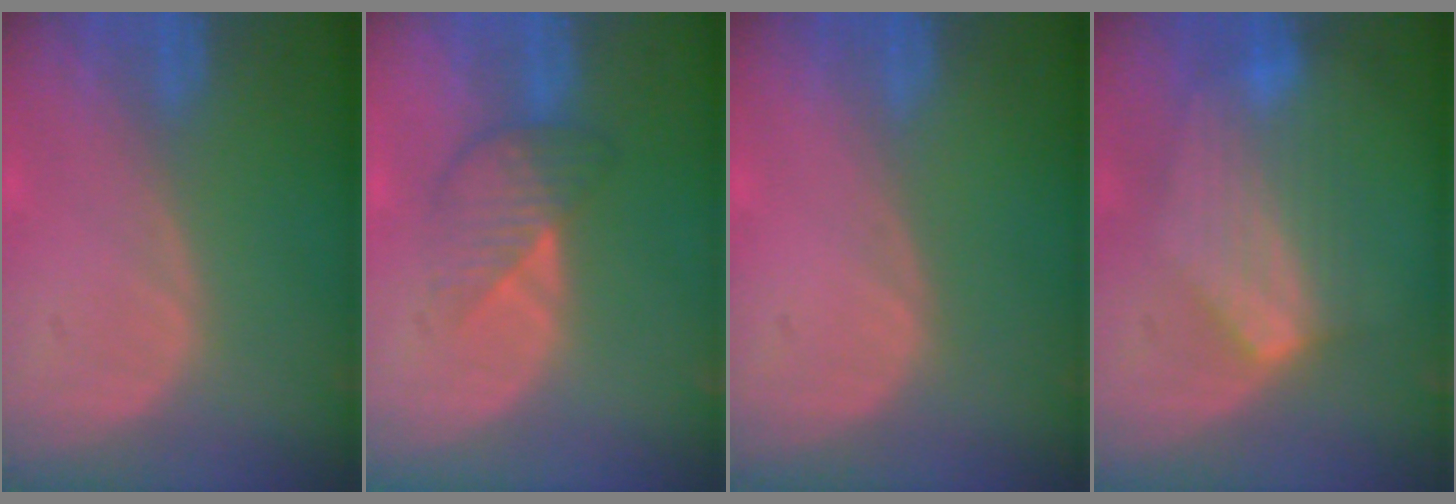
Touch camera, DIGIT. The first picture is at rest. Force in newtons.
{"total": 4.3, "press": 4.3, "slide": 0.2}
{"total": 0.0}
{"total": 7.0, "press": 7.0, "slide": 0.2}